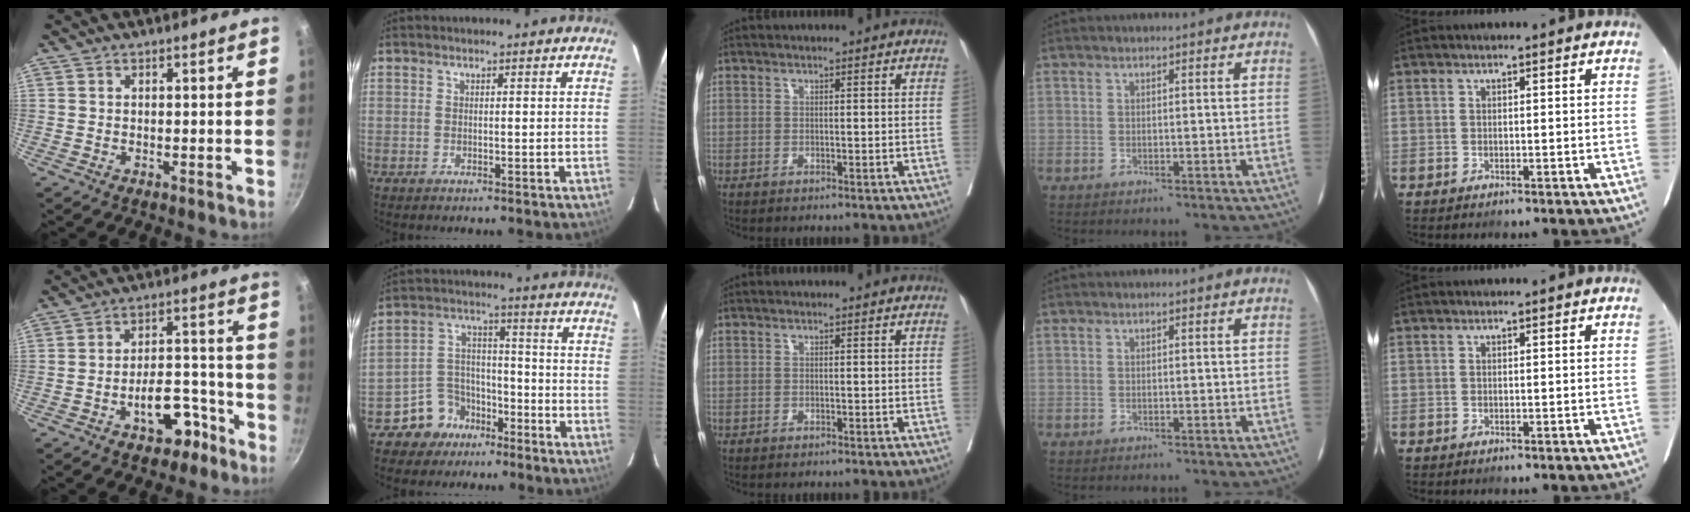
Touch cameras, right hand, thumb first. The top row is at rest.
{"thumb": {"total": 9.9, "force": [-5.5, 5.4, 6.2], "torque": [-0.076, 0.061, -0.081]}, "index": {"total": 7.9, "force": [-5.1, 5.9, 1.4], "torque": [-0.028, 0.021, -0.084]}}